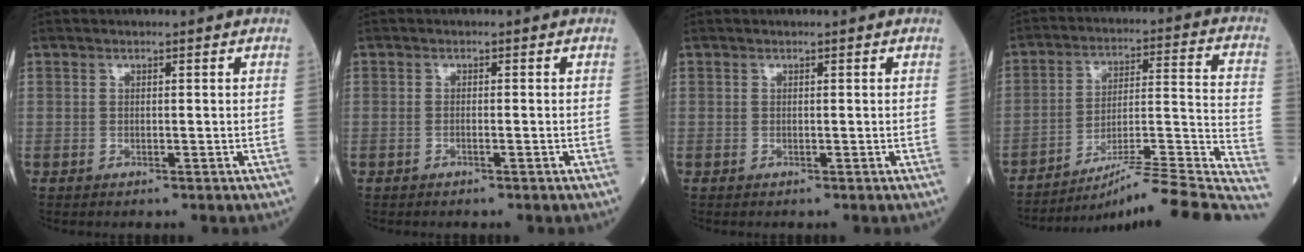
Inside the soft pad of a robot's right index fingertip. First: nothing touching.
{"total": 0.6, "force": [-0.4, 0.0, 0.4], "torque": [-0.011, 0.001, -0.006]}
{"total": 0.0}
{"total": 24.3, "force": [-21.0, -0.7, 12.3], "torque": [-0.104, 0.003, -0.300]}